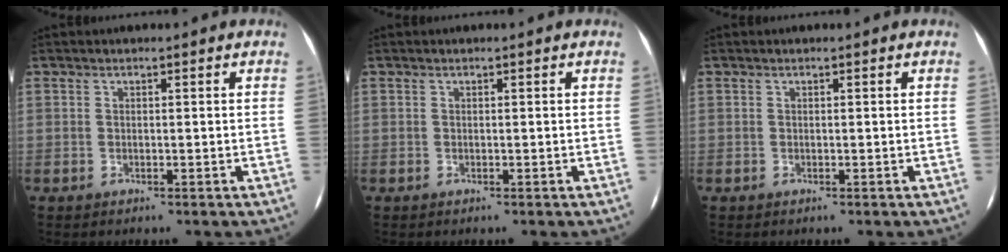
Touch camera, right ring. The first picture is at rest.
{"total": 0.0}
{"total": 0.0}